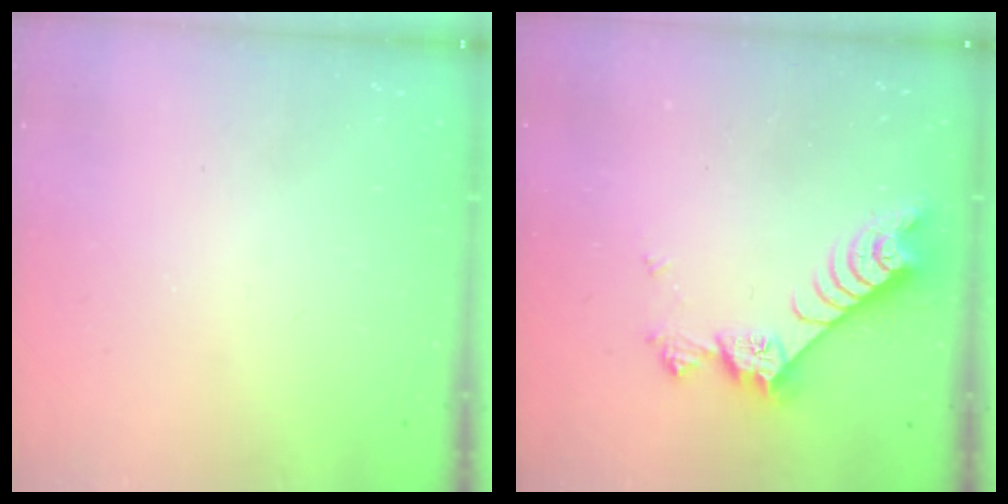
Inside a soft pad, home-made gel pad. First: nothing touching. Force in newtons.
{"total": 7.6, "press": 7.5, "slide": 1.0}